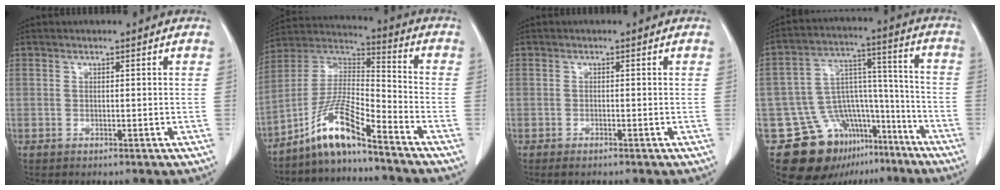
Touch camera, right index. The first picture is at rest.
{"total": 10.7, "force": [-8.0, 0.7, 7.1], "torque": [-0.150, 0.010, -0.154]}
{"total": 1.0, "force": [-0.9, 0.1, 0.6], "torque": [-0.013, -0.002, -0.012]}
{"total": 18.3, "force": [-11.9, 11.7, 7.6], "torque": [-0.117, 0.080, -0.175]}